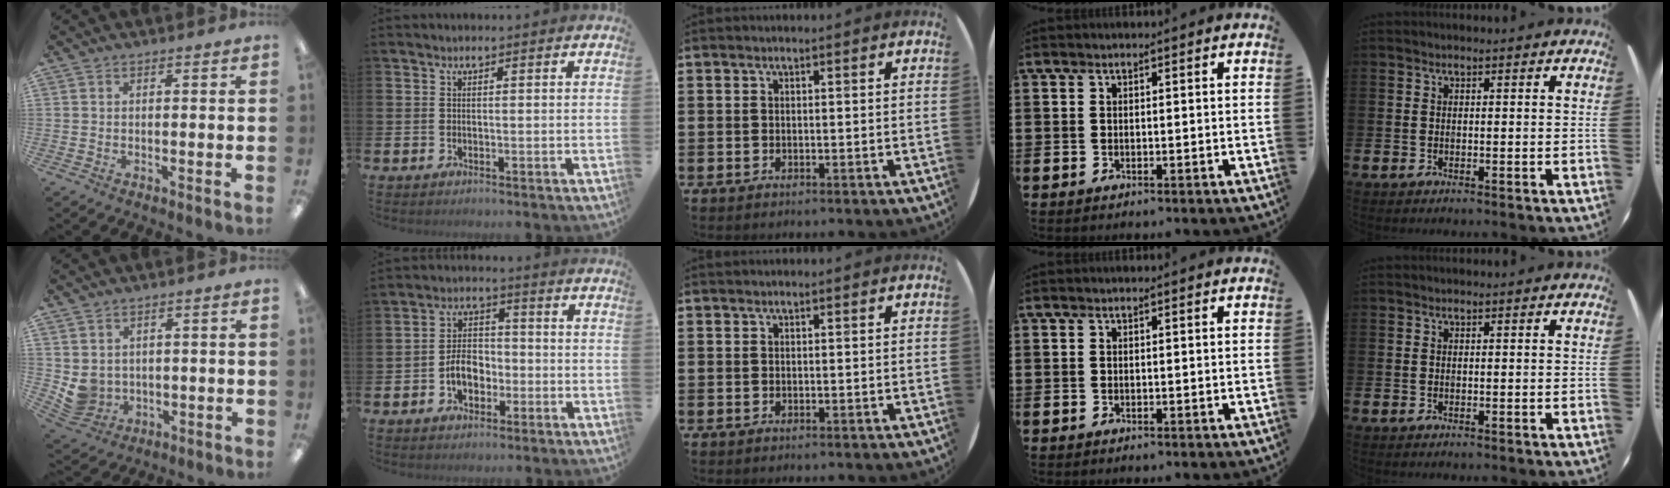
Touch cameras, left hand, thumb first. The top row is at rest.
{"thumb": {"total": 5.4, "force": [2.0, 4.8, 1.4], "torque": [-0.055, -0.009, 0.045]}, "index": {"total": 5.1, "force": [-1.8, 3.5, 3.2], "torque": [-0.047, 0.008, -0.038]}}